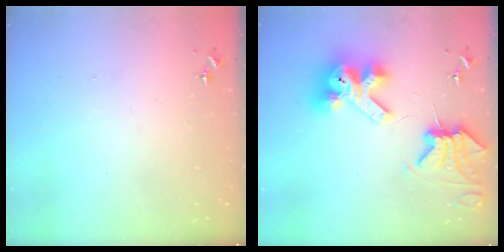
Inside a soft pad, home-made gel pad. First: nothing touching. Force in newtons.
{"total": 13.9, "press": 13.8, "slide": 1.8}